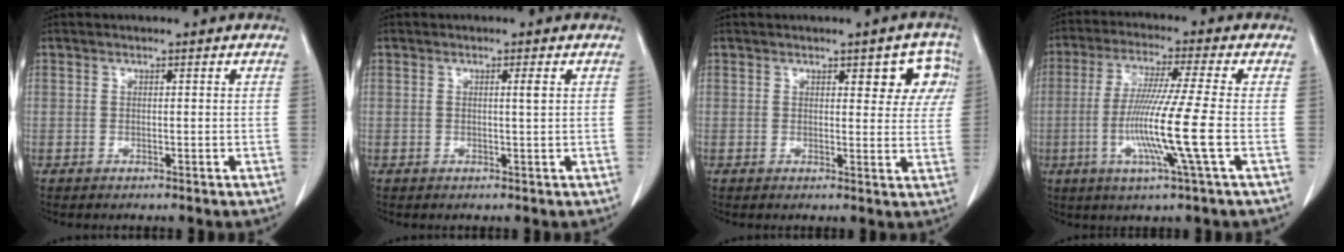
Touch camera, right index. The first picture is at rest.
{"total": 1.3, "force": [0.3, -0.2, 1.2], "torque": [-0.022, -0.001, 0.004]}
{"total": 6.2, "force": [2.8, 2.5, 5.0], "torque": [-0.038, 0.008, 0.028]}
{"total": 12.0, "force": [-2.7, -1.6, 11.6], "torque": [-0.232, -0.022, -0.057]}